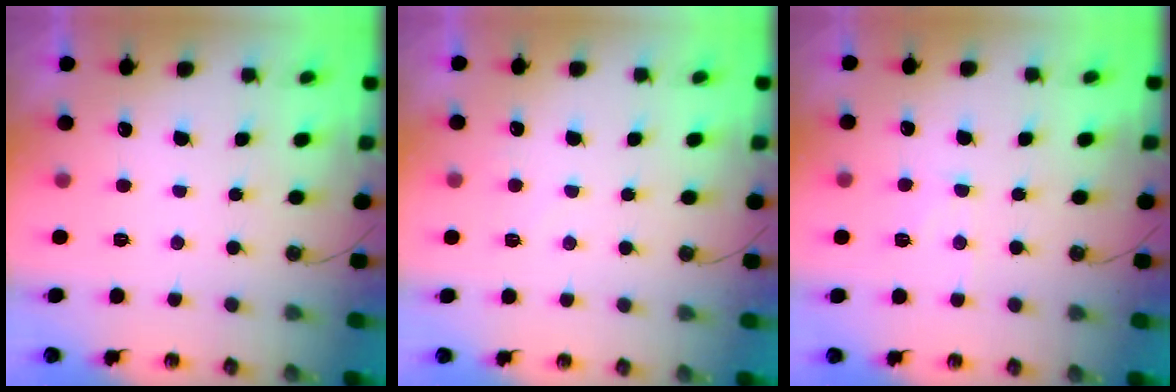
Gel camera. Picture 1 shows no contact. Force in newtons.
{"total": 3.9, "press": 3.8, "slide": 0.5}
{"total": 7.9, "press": 7.9, "slide": 0.6}